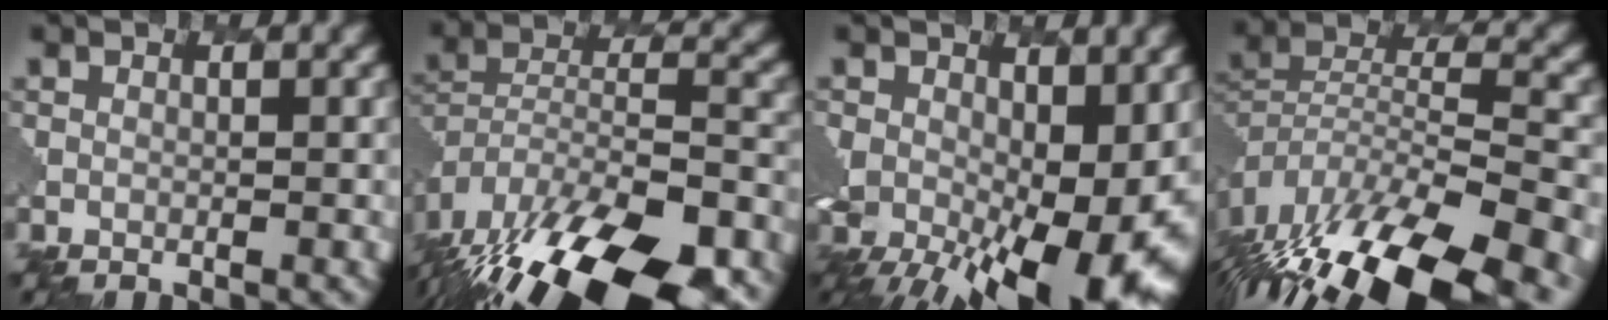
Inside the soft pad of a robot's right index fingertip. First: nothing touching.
{"total": 20.3, "force": [-16.3, 7.0, 9.9], "torque": [-0.143, -0.027, -0.237]}
{"total": 14.4, "force": [-2.1, 8.2, 11.6], "torque": [-0.207, -0.045, -0.020]}
{"total": 14.6, "force": [-10.1, 4.8, 9.4], "torque": [-0.199, -0.006, -0.154]}